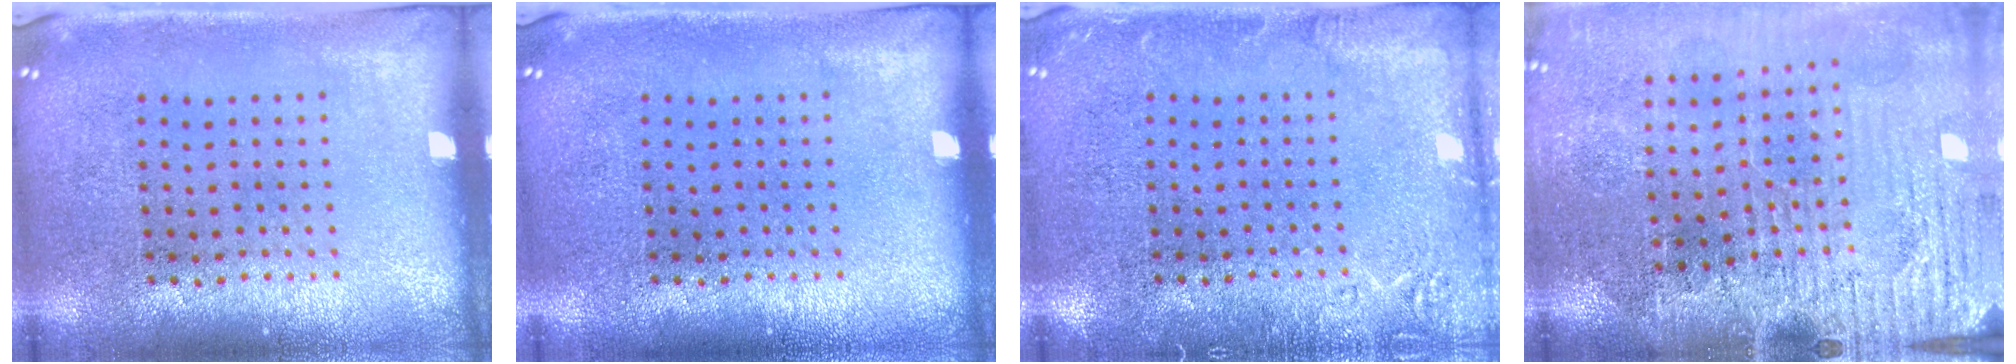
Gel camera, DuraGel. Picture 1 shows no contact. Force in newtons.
{"total": 0.0}
{"total": 2.0, "press": 2.0, "slide": 0.4}
{"total": 3.9, "press": 3.6, "slide": 1.4}